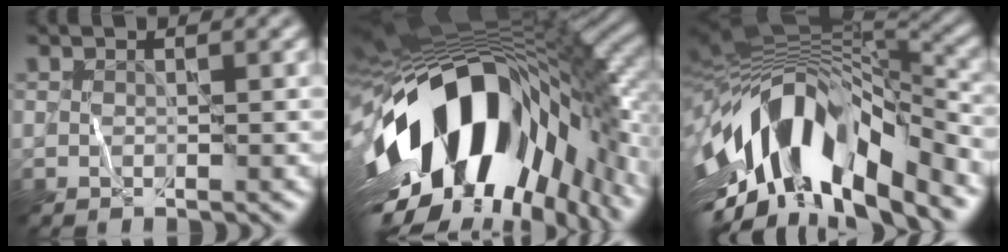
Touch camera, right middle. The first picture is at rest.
{"total": 18.6, "force": [-4.9, 9.8, 15.1], "torque": [-0.258, -0.027, -0.076]}
{"total": 13.8, "force": [-6.3, 5.9, 10.7], "torque": [-0.196, 0.014, -0.102]}